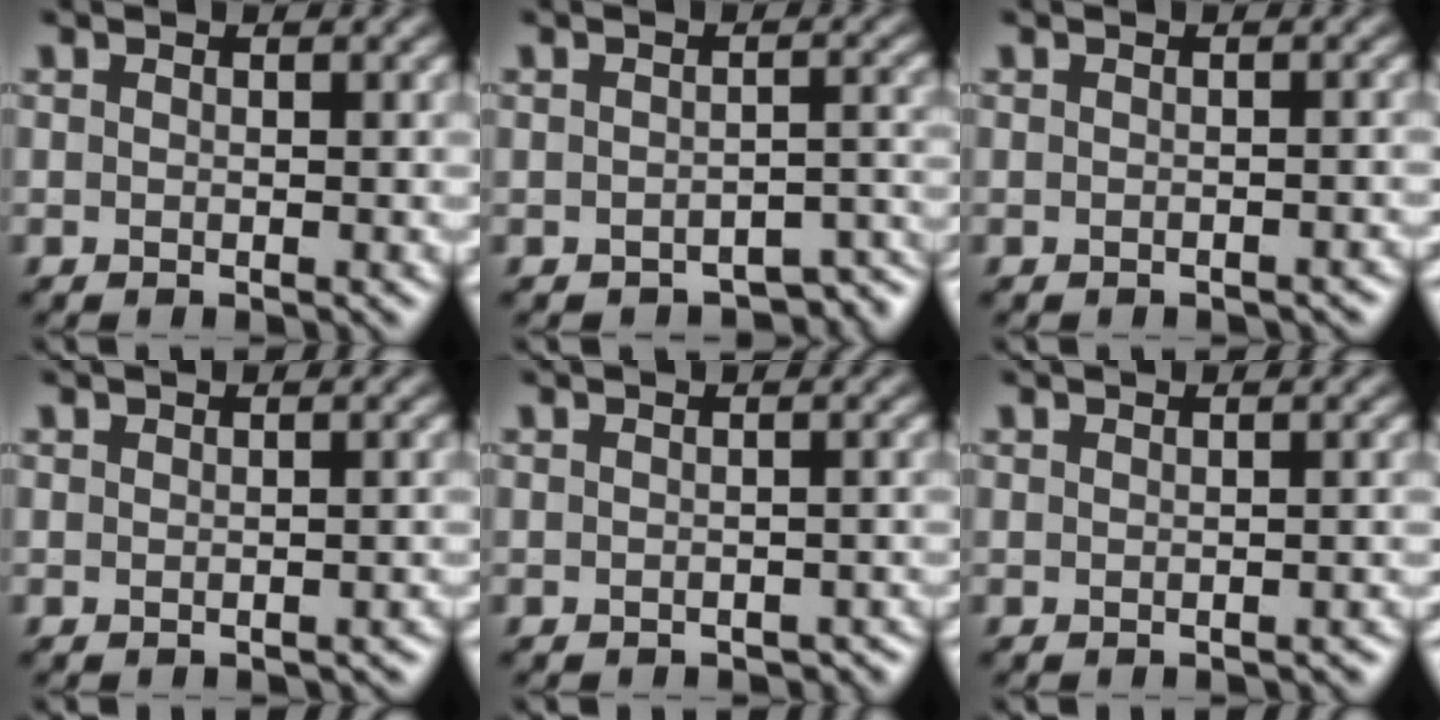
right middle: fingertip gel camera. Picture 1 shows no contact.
{"total": 3.8, "force": [-3.0, 1.6, 1.6], "torque": [-0.010, -0.010, -0.031]}
{"total": 0.7, "force": [-0.7, 0.3, 0.1], "torque": [0.000, -0.005, -0.005]}
{"total": 0.8, "force": [-0.4, 0.7, 0.0], "torque": [0.009, -0.008, -0.006]}
{"total": 1.4, "force": [-1.1, 0.8, 0.5], "torque": [-0.003, -0.006, -0.009]}
{"total": 0.6, "force": [-0.5, 0.2, 0.1], "torque": [0.001, -0.006, -0.004]}